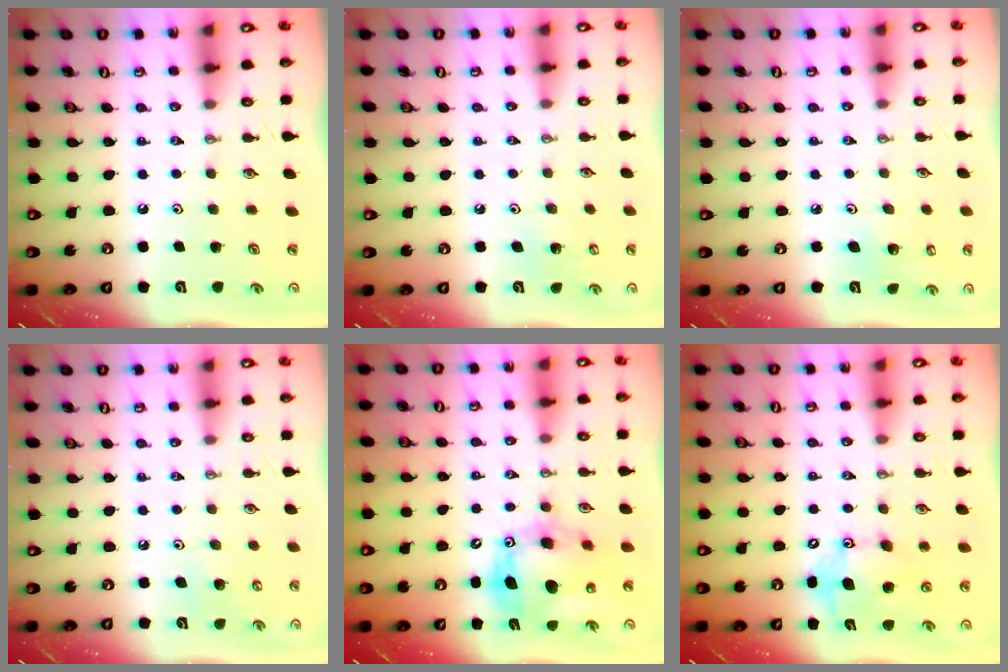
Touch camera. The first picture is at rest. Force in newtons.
{"total": 4.7, "press": 4.7, "slide": 0.4}
{"total": 3.6, "press": 3.4, "slide": 1.1}
{"total": 6.4, "press": 6.4, "slide": 0.5}
{"total": 15.0, "press": 14.7, "slide": 2.6}
{"total": 12.0, "press": 11.7, "slide": 2.5}